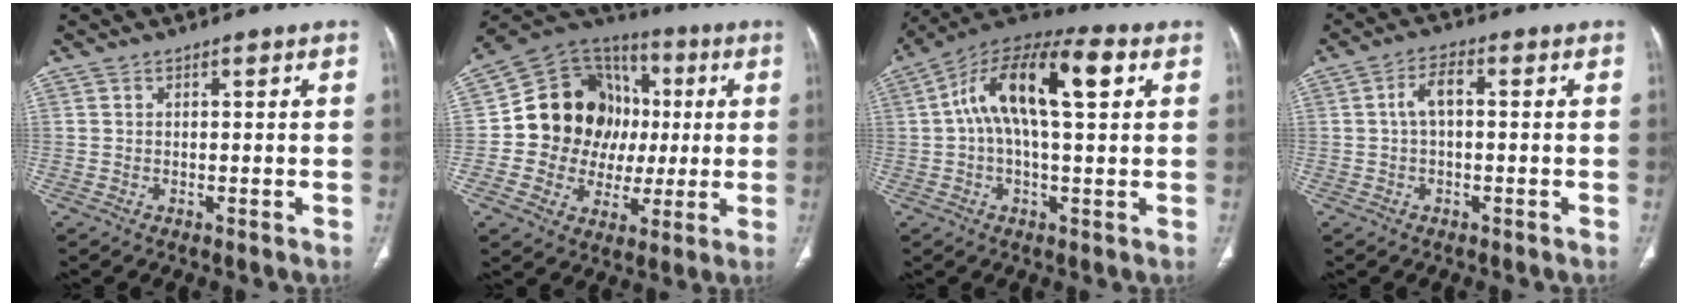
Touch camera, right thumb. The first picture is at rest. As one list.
[{"total": 20.1, "force": [1.3, 16.9, 10.8], "torque": [-0.126, 0.033, 0.029]}, {"total": 16.7, "force": [4.0, 6.8, 14.7], "torque": [-0.250, 0.038, 0.059]}, {"total": 4.0, "force": [0.2, 1.9, 3.5], "torque": [-0.068, 0.015, -0.001]}]